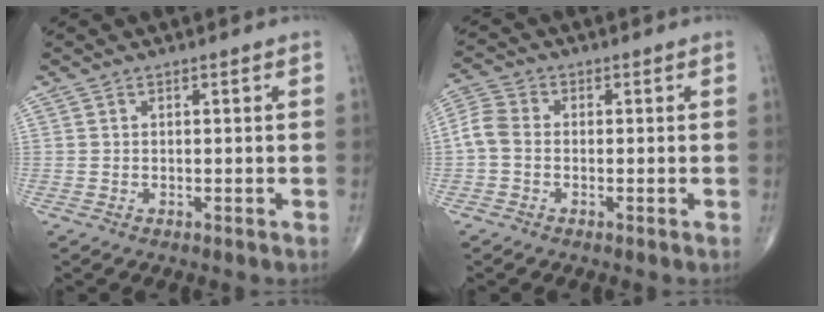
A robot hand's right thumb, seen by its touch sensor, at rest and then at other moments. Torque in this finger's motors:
{"motor_torque": [0.03, 0.01, 0.28, -0.17, 0.01]}